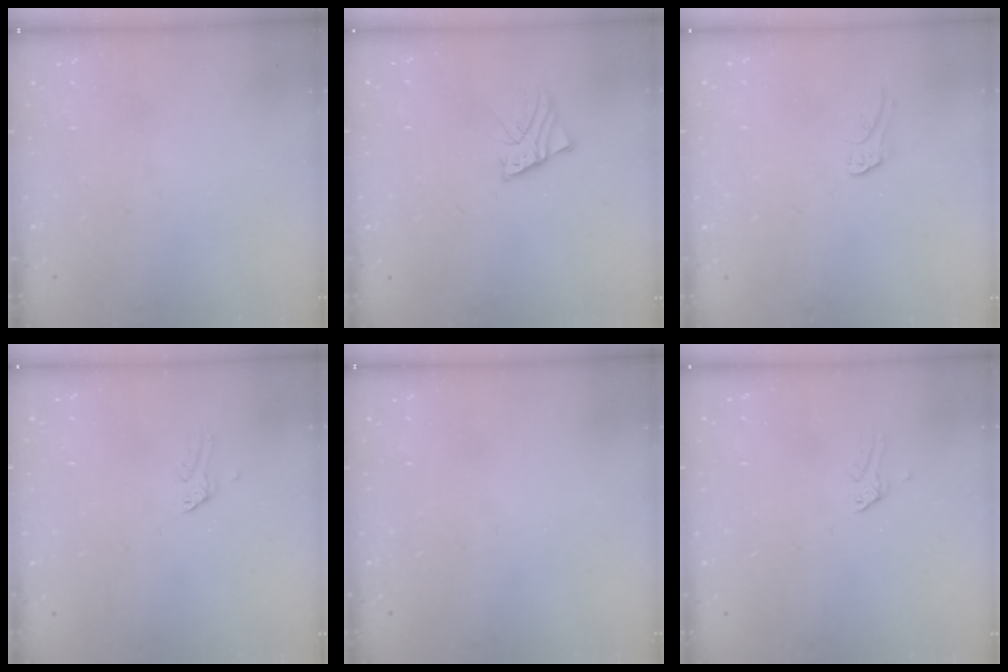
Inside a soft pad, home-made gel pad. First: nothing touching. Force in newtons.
{"total": 2.3, "press": 2.3, "slide": 0.2}
{"total": 6.8, "press": 6.8, "slide": 0.4}
{"total": 0.0}
{"total": 0.0}
{"total": 0.0}